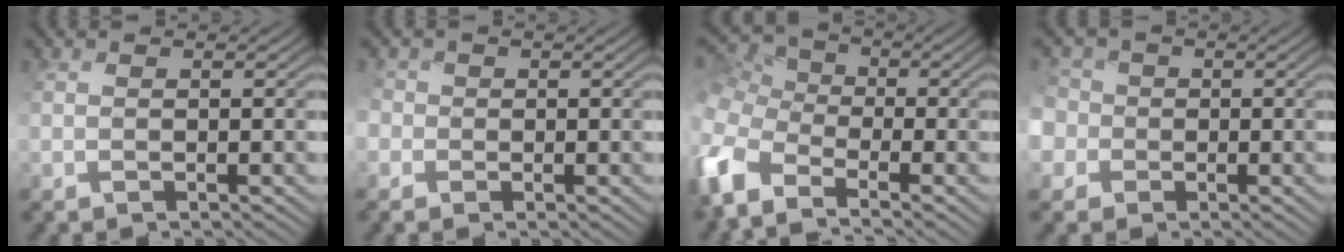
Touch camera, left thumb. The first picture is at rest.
{"total": 2.7, "force": [-0.9, 2.4, 0.8], "torque": [-0.027, 0.002, -0.024]}
{"total": 7.9, "force": [-3.4, 5.2, 4.8], "torque": [-0.146, -0.004, -0.061]}
{"total": 5.8, "force": [-0.1, 5.5, 1.8], "torque": [-0.076, 0.007, -0.030]}